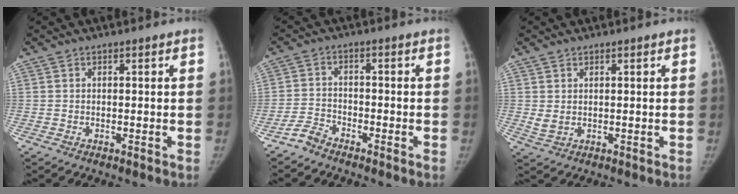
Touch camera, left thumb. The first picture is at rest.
{"total": 3.2, "force": [-3.0, 1.0, 0.6], "torque": [-0.011, 0.006, -0.062]}
{"total": 2.1, "force": [0.8, 1.2, 1.6], "torque": [-0.028, -0.007, 0.024]}